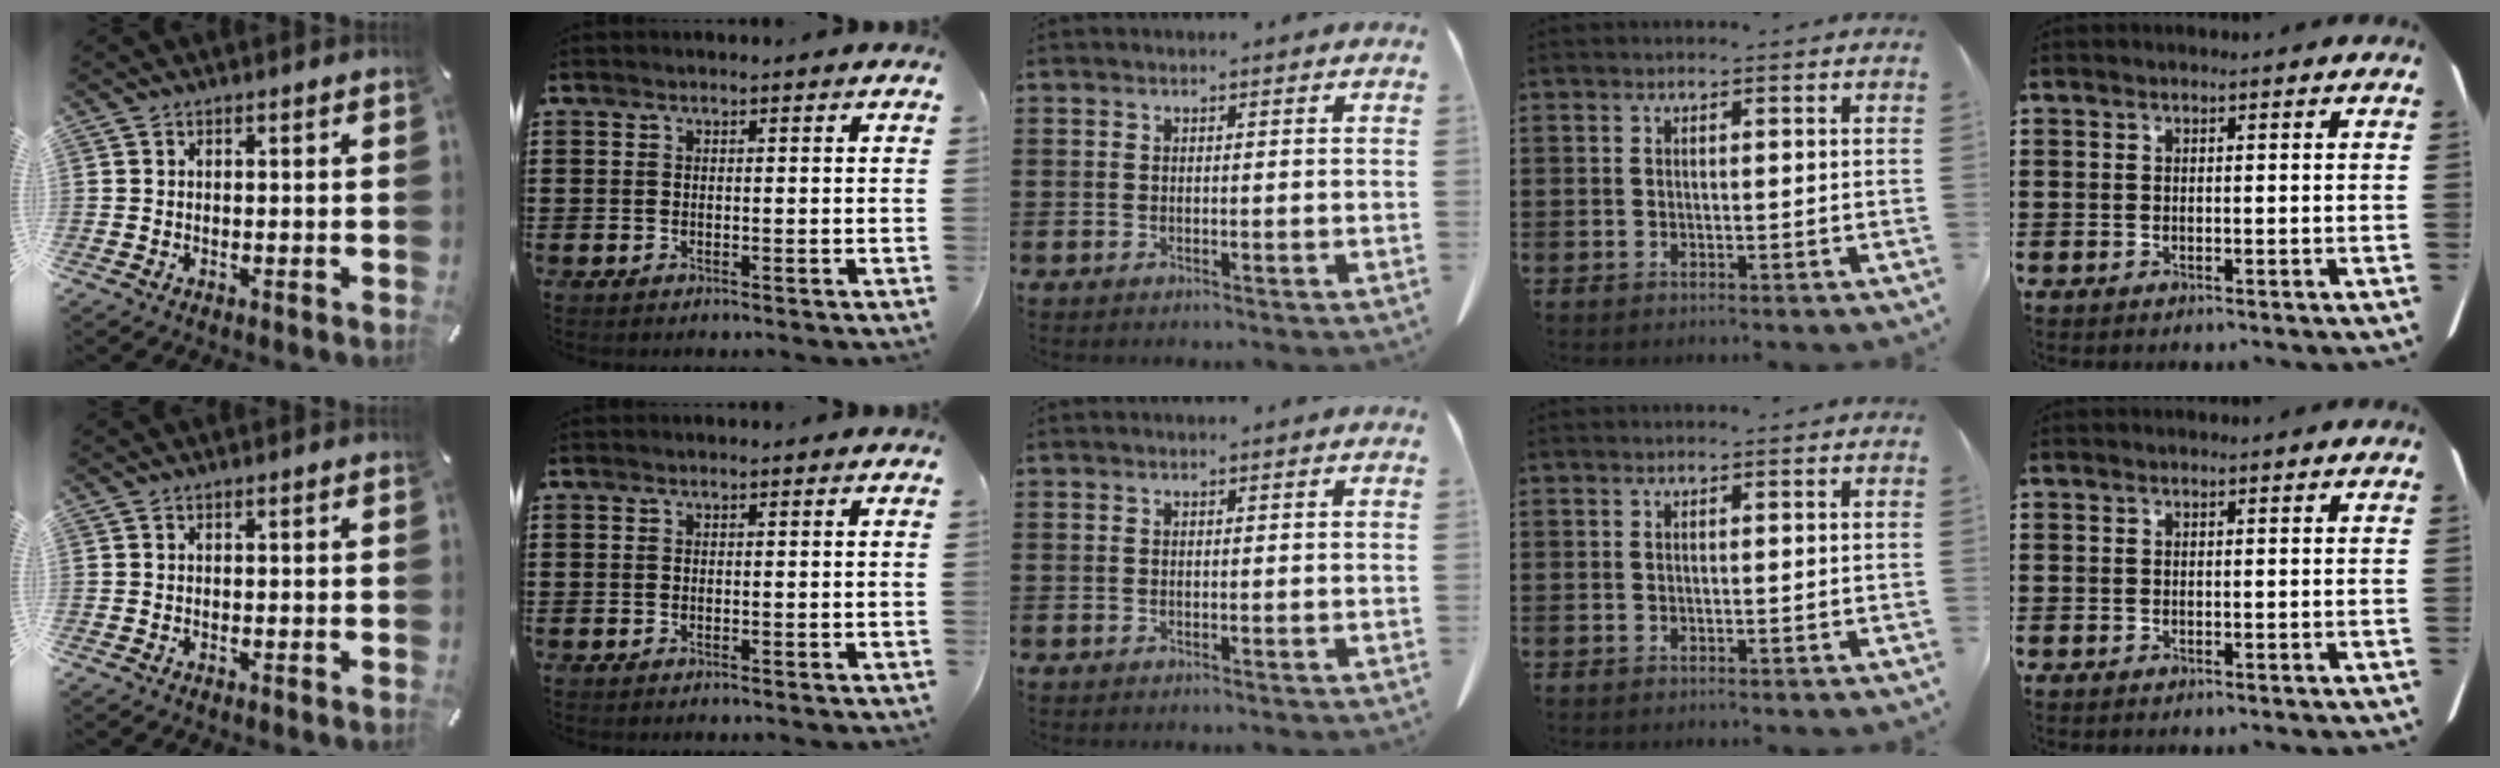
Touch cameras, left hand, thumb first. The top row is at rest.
{}